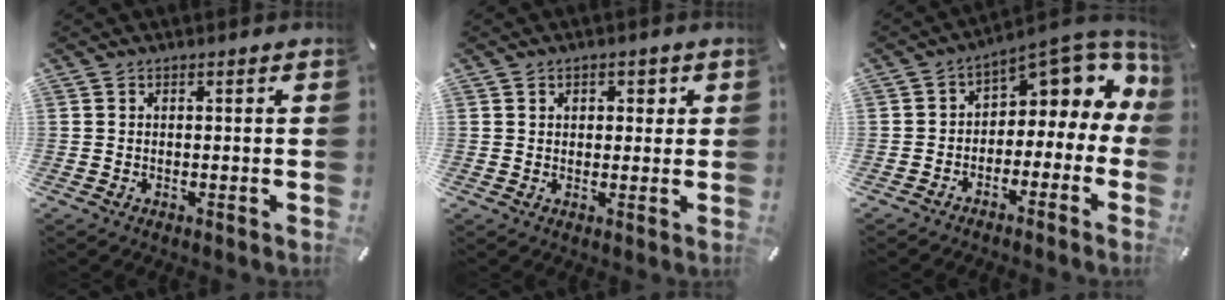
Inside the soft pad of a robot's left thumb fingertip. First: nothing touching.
{"total": 2.3, "force": [0.8, 1.9, 1.0], "torque": [-0.007, 0.000, 0.007]}
{"total": 8.1, "force": [4.0, 5.3, 4.6], "torque": [-0.062, -0.038, 0.069]}